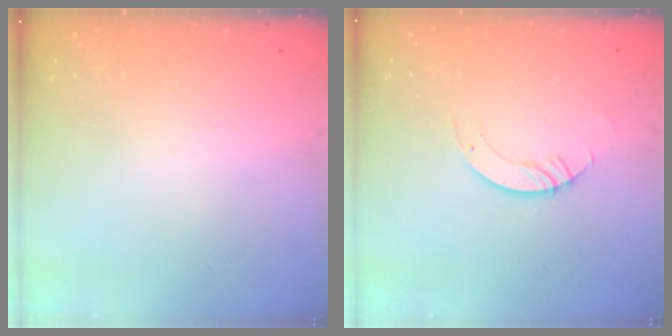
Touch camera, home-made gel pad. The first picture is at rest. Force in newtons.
{"total": 3.5, "press": 3.5, "slide": 0.1}